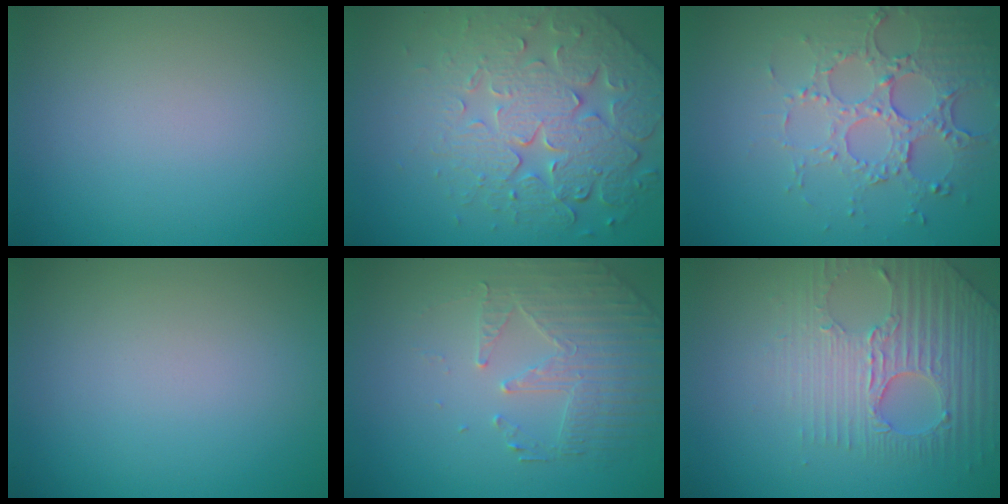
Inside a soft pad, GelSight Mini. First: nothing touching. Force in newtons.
{"total": 7.9, "press": 5.7, "slide": 5.6}
{"total": 5.0, "press": 3.8, "slide": 3.3}
{"total": 0.0}
{"total": 2.5, "press": 2.2, "slide": 1.2}
{"total": 4.0, "press": 3.8, "slide": 1.1}